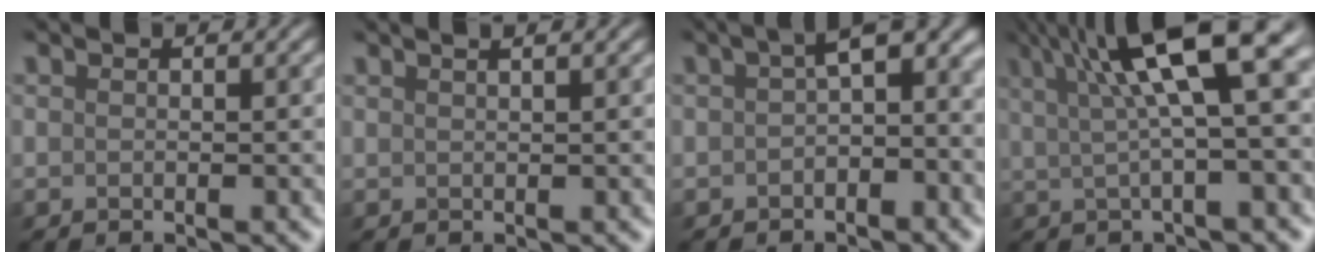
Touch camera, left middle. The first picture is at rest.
{"total": 3.6, "force": [2.2, 1.7, 2.3], "torque": [0.001, 0.027, -0.001]}
{"total": 5.4, "force": [0.1, 2.6, 4.7], "torque": [-0.053, 0.016, -0.005]}
{"total": 10.8, "force": [3.6, 2.8, 9.7], "torque": [-0.134, 0.019, 0.058]}